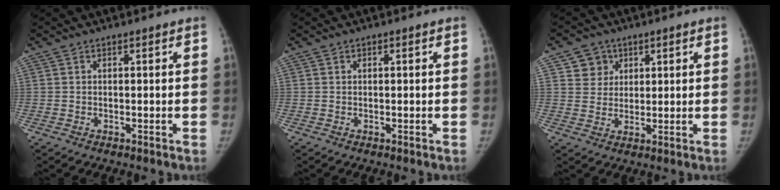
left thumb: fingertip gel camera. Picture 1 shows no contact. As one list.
[{"total": 0.0}, {"total": 5.0, "force": [2.2, 4.5, 0.0], "torque": [0.031, -0.009, 0.036]}]